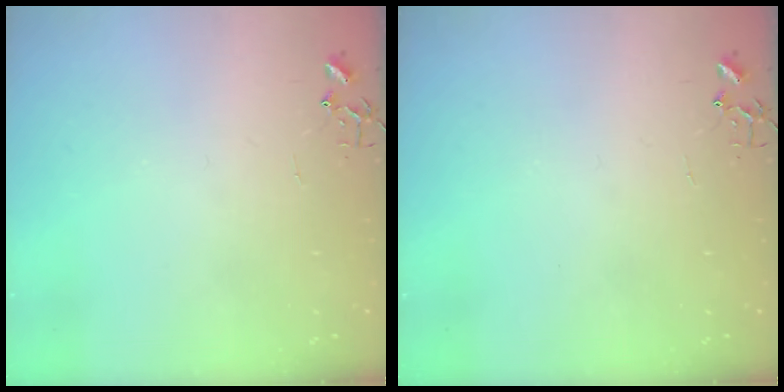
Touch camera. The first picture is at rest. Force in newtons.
{"total": 0.0}